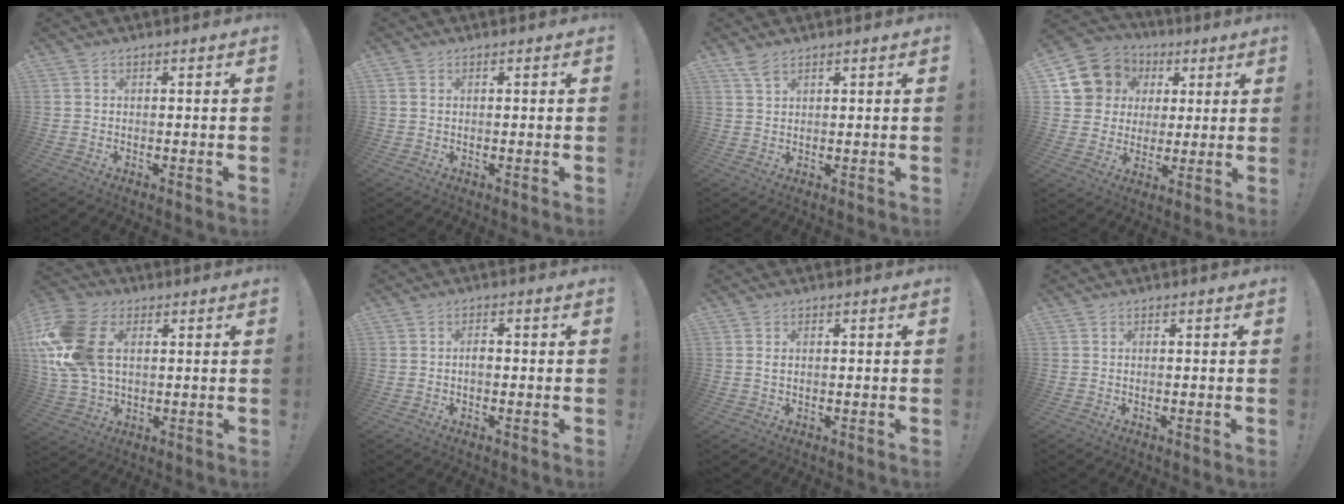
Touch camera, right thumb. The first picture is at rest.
{"total": 1.0, "force": [0.3, 0.9, 0.2], "torque": [-0.002, 0.003, 0.006]}
{"total": 3.5, "force": [2.6, 1.0, 2.0], "torque": [-0.036, -0.014, 0.048]}
{"total": 13.2, "force": [4.6, 11.6, 4.3], "torque": [-0.067, -0.017, 0.104]}
{"total": 19.3, "force": [4.1, 13.1, 13.5], "torque": [-0.281, 0.003, 0.078]}
{"total": 1.9, "force": [-0.3, 1.4, 1.3], "torque": [-0.018, 0.003, -0.009]}
{"total": 0.8, "force": [0.4, 0.3, 0.6], "torque": [-0.005, -0.002, 0.005]}
{"total": 0.0}